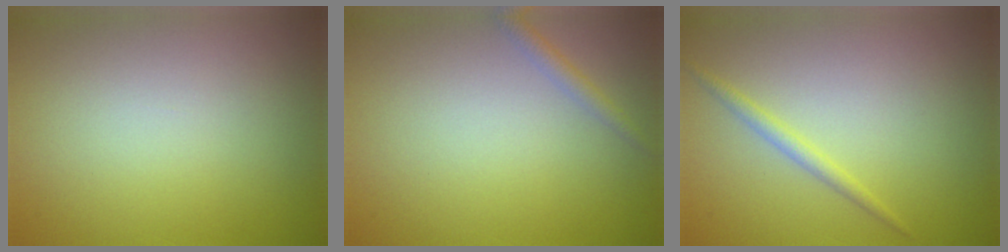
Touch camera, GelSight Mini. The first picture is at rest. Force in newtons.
{"total": 1.2, "press": 1.2, "slide": 0.1}
{"total": 1.3, "press": 1.3, "slide": 0.1}